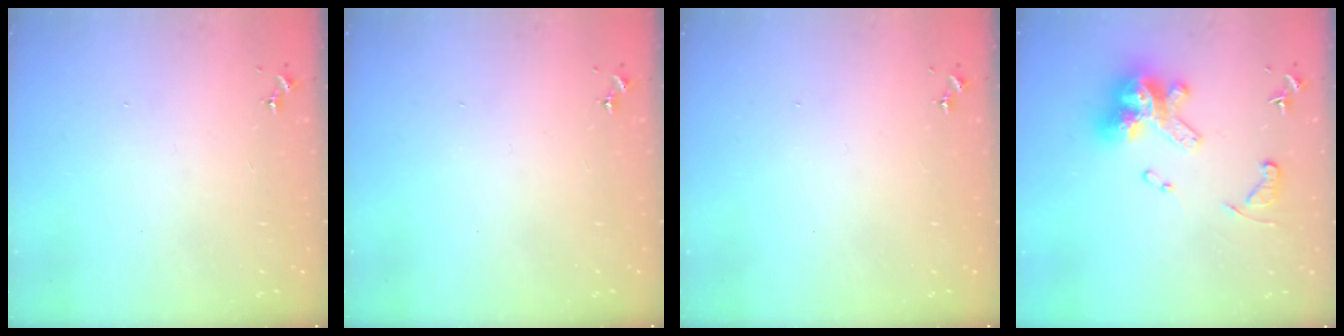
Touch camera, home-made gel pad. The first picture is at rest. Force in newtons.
{"total": 0.0}
{"total": 0.0}
{"total": 17.3, "press": 17.2, "slide": 1.6}